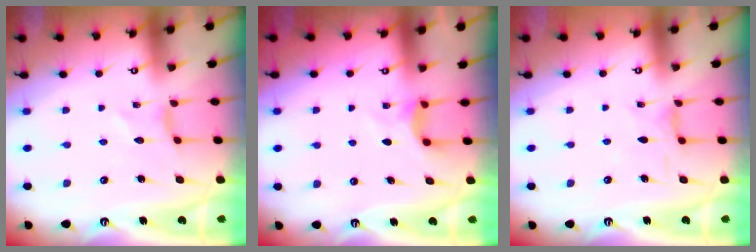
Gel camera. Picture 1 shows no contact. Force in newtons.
{"total": 4.7, "press": 4.7, "slide": 0.6}
{"total": 2.6, "press": 2.6, "slide": 0.5}